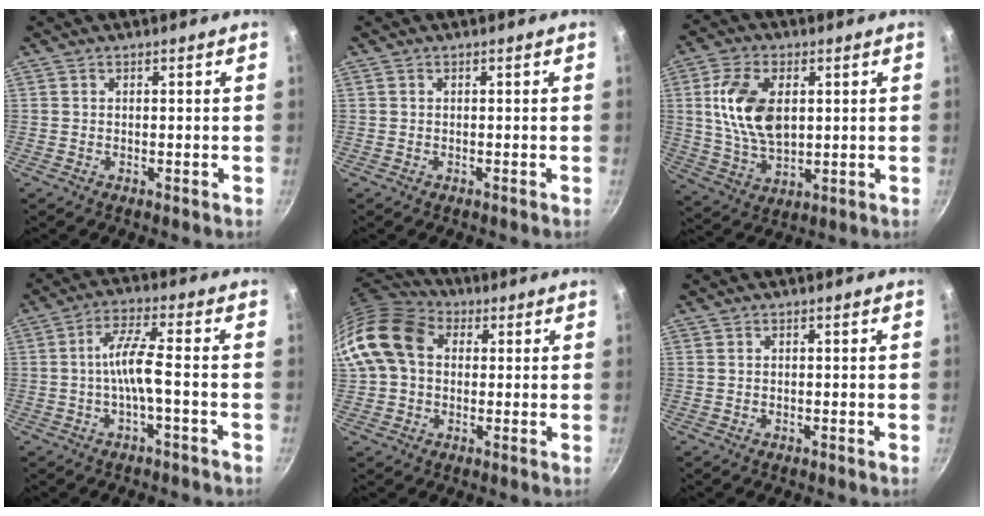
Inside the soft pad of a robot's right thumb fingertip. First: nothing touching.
{"total": 0.0}
{"total": 13.6, "force": [2.6, 8.1, 10.6], "torque": [-0.185, -0.010, 0.052]}
{"total": 6.7, "force": [-1.6, 0.9, 6.4], "torque": [-0.135, 0.026, -0.034]}
{"total": 15.4, "force": [2.6, 11.6, 9.7], "torque": [-0.177, 0.032, 0.034]}
{"total": 0.0}